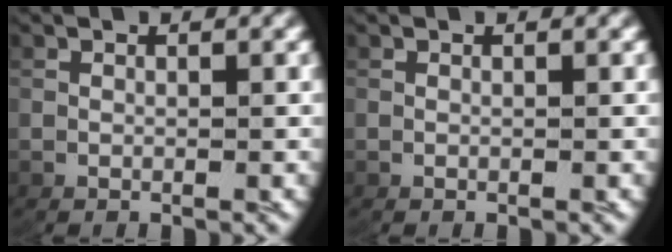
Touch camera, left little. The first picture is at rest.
{"total": 0.0}